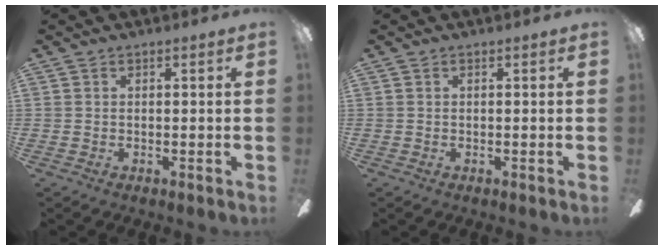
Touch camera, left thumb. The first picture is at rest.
{"total": 0.0}